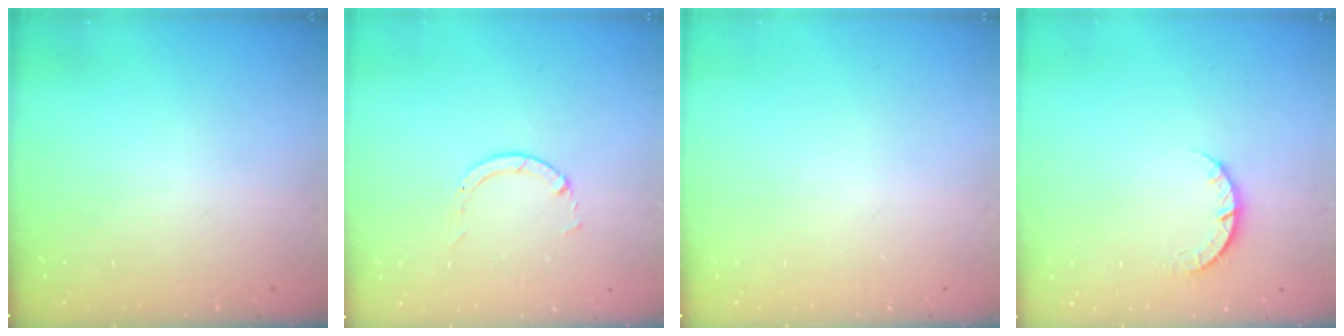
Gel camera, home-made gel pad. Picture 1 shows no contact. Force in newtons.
{"total": 1.3, "press": 1.2, "slide": 0.3}
{"total": 0.0}
{"total": 3.4, "press": 3.4, "slide": 0.4}